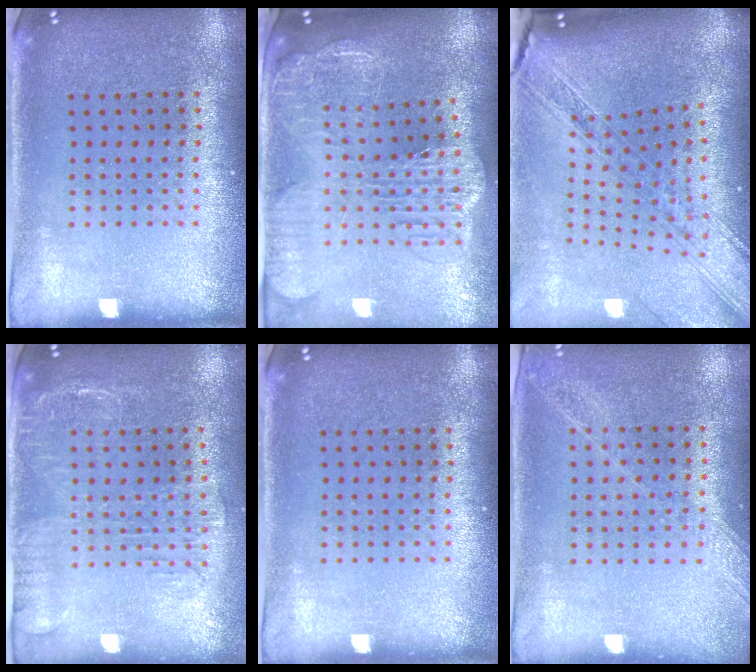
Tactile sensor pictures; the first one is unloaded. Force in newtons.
{"total": 3.4, "press": 2.8, "slide": 1.9}
{"total": 2.8, "press": 2.2, "slide": 1.7}
{"total": 1.9, "press": 1.6, "slide": 1.1}
{"total": 0.0}
{"total": 1.3, "press": 1.2, "slide": 0.3}